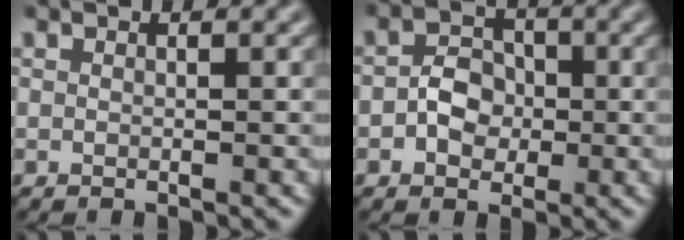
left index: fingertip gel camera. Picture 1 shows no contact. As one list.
[{"total": 3.0, "force": [-0.7, 2.4, 1.7], "torque": [-0.024, 0.003, -0.016]}]